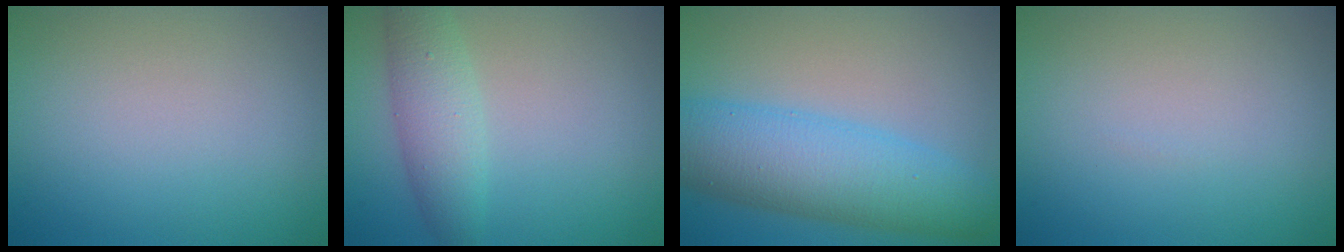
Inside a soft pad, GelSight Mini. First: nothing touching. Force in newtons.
{"total": 3.9, "press": 3.9, "slide": 0.1}
{"total": 8.2, "press": 8.2, "slide": 0.2}
{"total": 0.0}